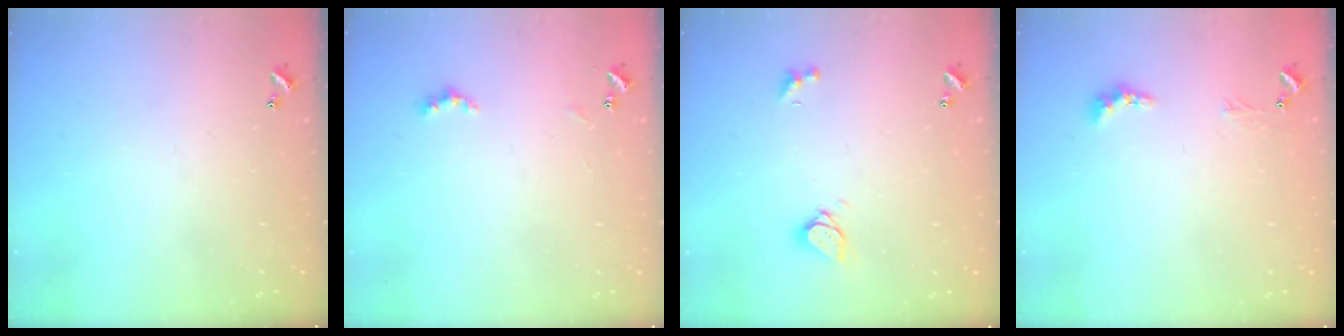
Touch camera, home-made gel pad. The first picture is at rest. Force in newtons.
{"total": 2.6, "press": 2.5, "slide": 0.6}
{"total": 2.9, "press": 2.9, "slide": 0.2}
{"total": 1.3, "press": 1.1, "slide": 0.5}